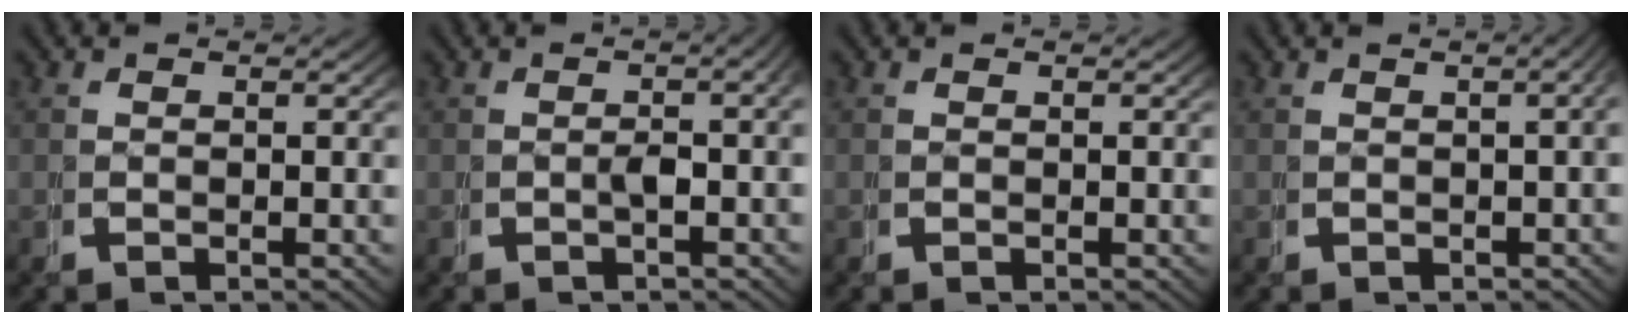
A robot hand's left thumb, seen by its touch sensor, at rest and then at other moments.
{"total": 2.7, "force": [-0.2, 0.6, 2.6], "torque": [-0.036, 0.011, -0.005]}
{"total": 0.0}
{"total": 2.5, "force": [-0.2, 0.8, 2.4], "torque": [-0.028, 0.011, -0.002]}